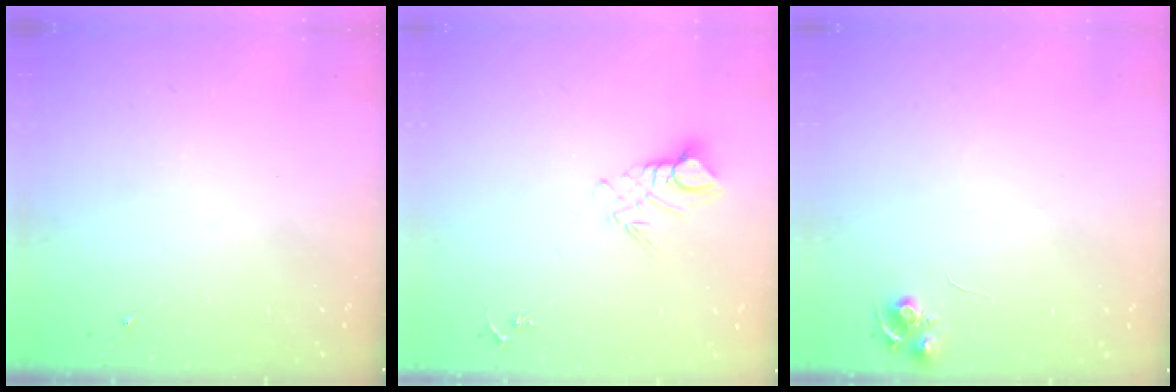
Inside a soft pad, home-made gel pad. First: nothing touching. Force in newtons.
{"total": 7.9, "press": 7.8, "slide": 0.8}
{"total": 6.8, "press": 6.7, "slide": 0.9}